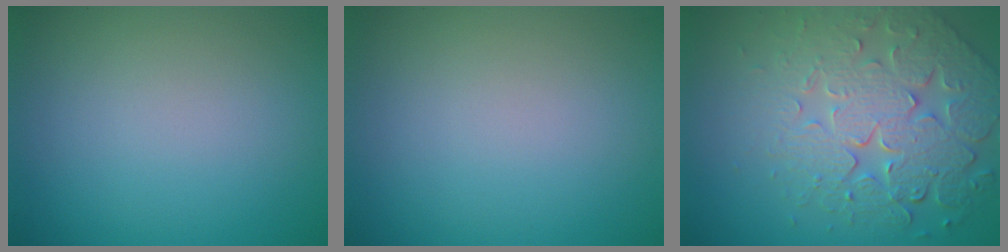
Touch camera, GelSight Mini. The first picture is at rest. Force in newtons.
{"total": 0.0}
{"total": 8.1, "press": 5.7, "slide": 5.7}